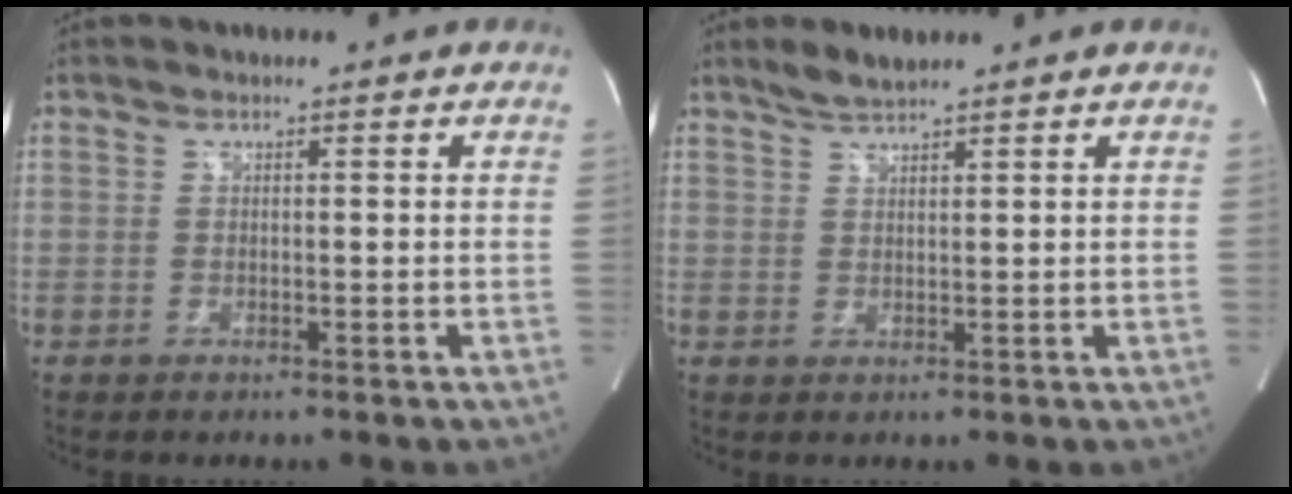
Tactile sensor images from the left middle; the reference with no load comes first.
{"total": 2.9, "force": [2.6, 0.2, 1.3], "torque": [-0.031, 0.008, 0.052]}